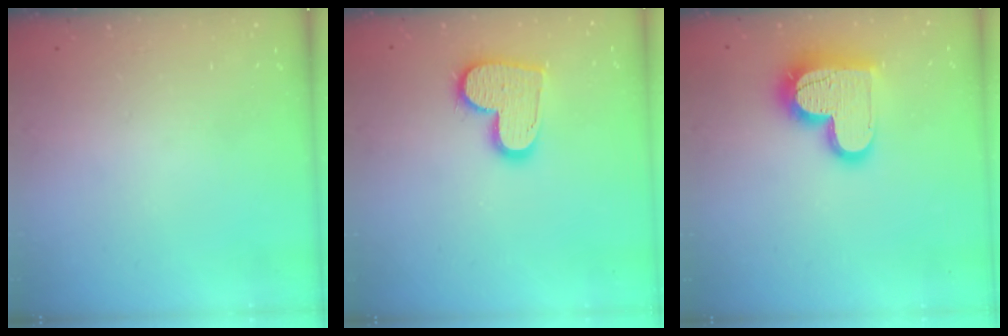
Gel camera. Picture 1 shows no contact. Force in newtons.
{"total": 14.8, "press": 14.8, "slide": 1.1}
{"total": 17.0, "press": 16.9, "slide": 1.1}